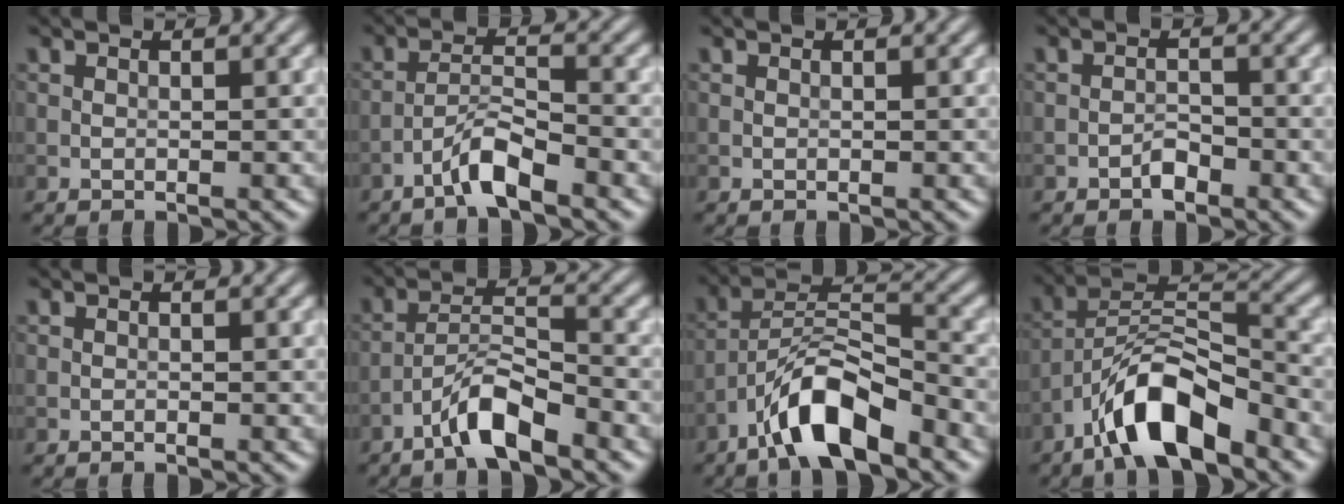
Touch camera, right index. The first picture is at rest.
{"total": 3.5, "force": [-2.5, 0.5, 2.4], "torque": [-0.043, 0.013, -0.053]}
{"total": 0.0}
{"total": 1.4, "force": [-1.0, 0.6, 0.7], "torque": [-0.009, 0.004, -0.020]}
{"total": 0.0}
{"total": 4.5, "force": [-3.2, 0.9, 3.0], "torque": [-0.055, 0.013, -0.066]}
{"total": 7.6, "force": [-4.9, 2.2, 5.3], "torque": [-0.095, 0.011, -0.093]}
{"total": 8.3, "force": [-5.4, 2.6, 5.7], "torque": [-0.098, 0.012, -0.101]}